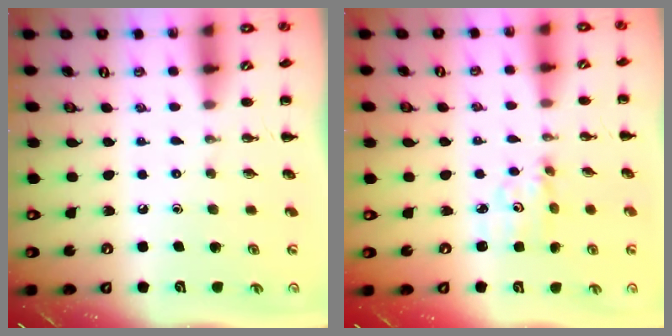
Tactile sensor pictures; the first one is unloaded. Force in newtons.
{"total": 2.7, "press": 2.7, "slide": 0.3}